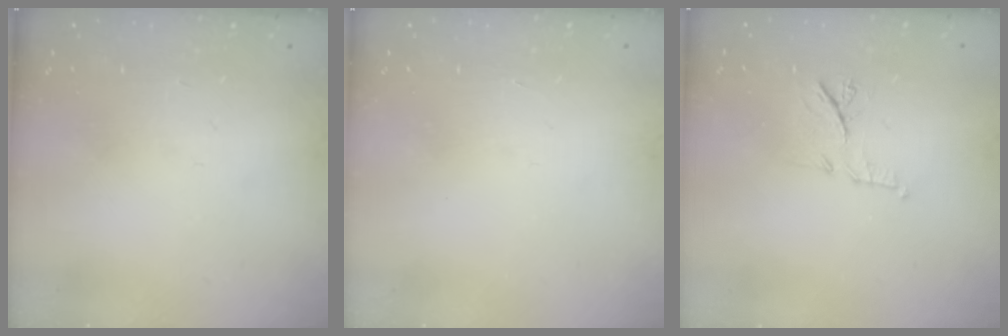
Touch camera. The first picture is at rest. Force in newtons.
{"total": 1.5, "press": 1.5, "slide": 0.1}
{"total": 7.5, "press": 7.5, "slide": 0.7}